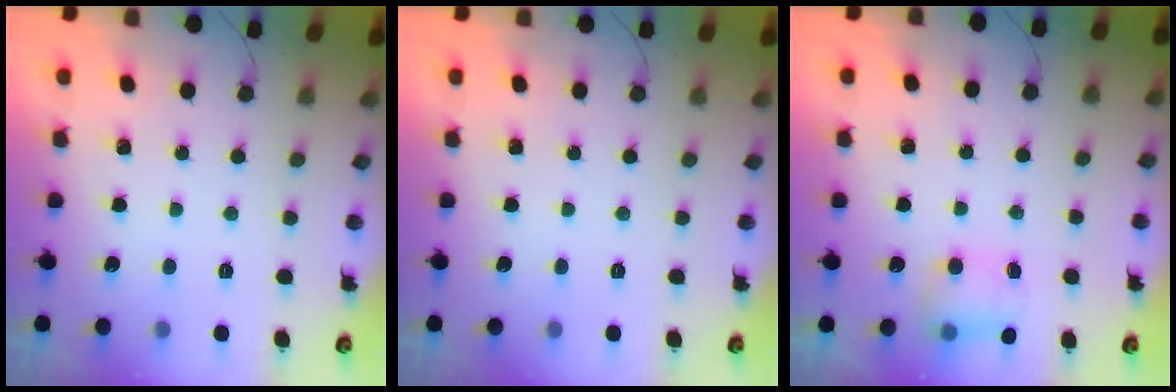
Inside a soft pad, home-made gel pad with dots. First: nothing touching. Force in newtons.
{"total": 0.0}
{"total": 5.8, "press": 5.6, "slide": 1.5}